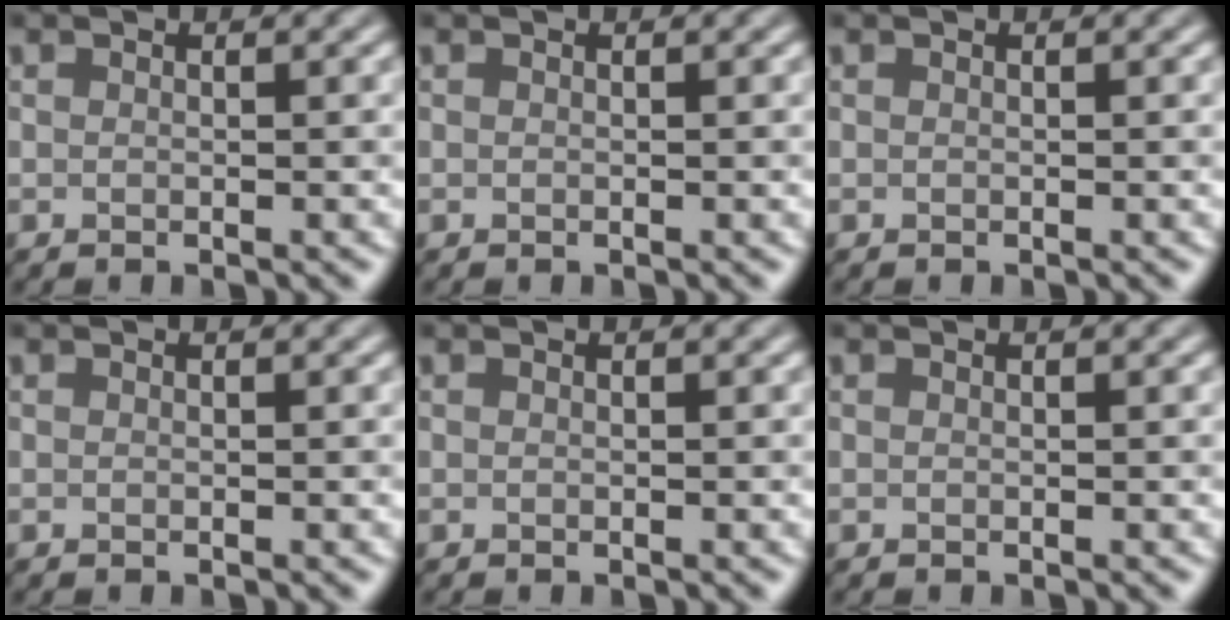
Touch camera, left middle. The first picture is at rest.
{"total": 0.0}
{"total": 0.0}
{"total": 0.0}
{"total": 0.0}
{"total": 0.0}